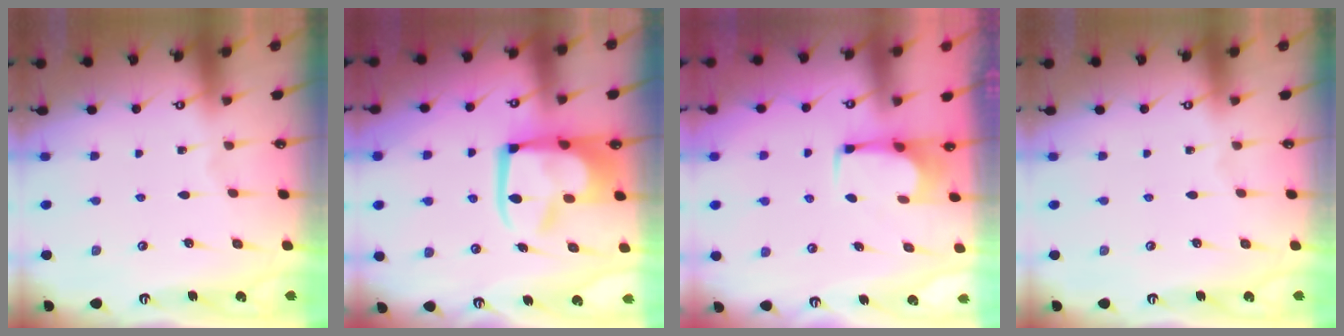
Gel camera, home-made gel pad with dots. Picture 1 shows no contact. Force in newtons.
{"total": 15.2, "press": 15.0, "slide": 2.0}
{"total": 2.7, "press": 2.7, "slide": 0.4}
{"total": 0.0}